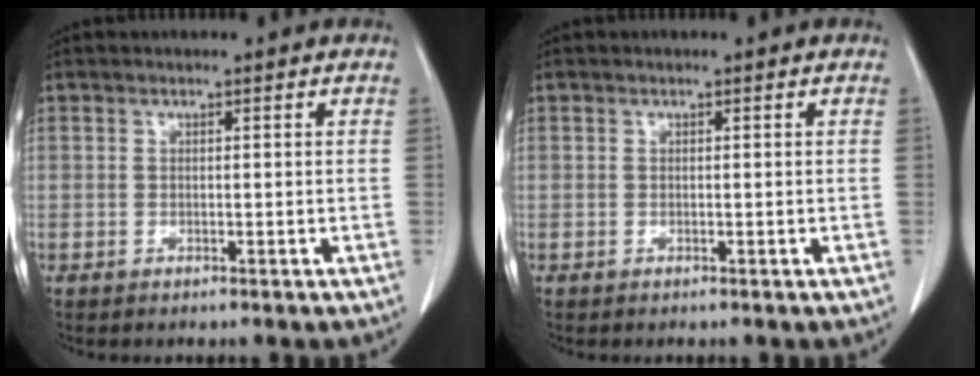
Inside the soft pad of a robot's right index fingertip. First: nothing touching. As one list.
[{"total": 0.0}]